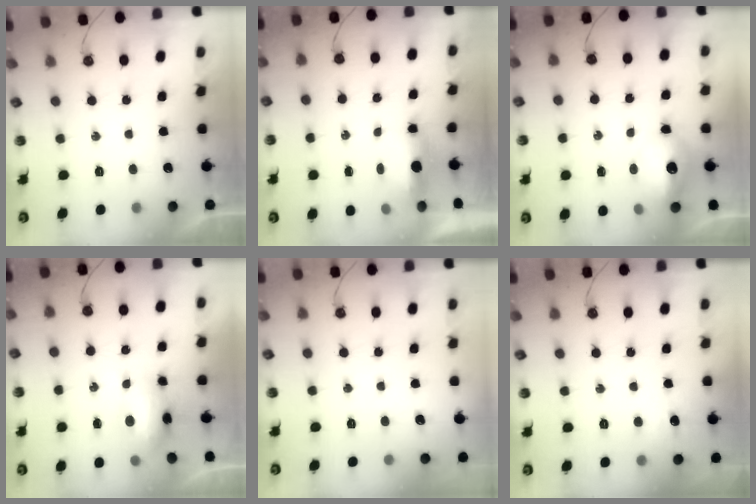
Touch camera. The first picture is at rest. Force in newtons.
{"total": 5.1, "press": 5.0, "slide": 1.1}
{"total": 11.5, "press": 11.5, "slide": 1.1}
{"total": 14.8, "press": 10.0, "slide": 10.8}
{"total": 0.0}
{"total": 5.4, "press": 5.3, "slide": 1.1}